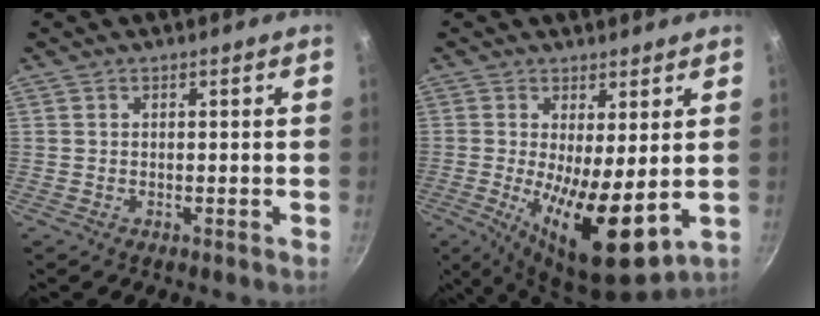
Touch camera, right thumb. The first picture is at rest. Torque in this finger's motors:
{"motor_torque": [-0.08, 1.59, 1.93, -0.63, 0.15]}